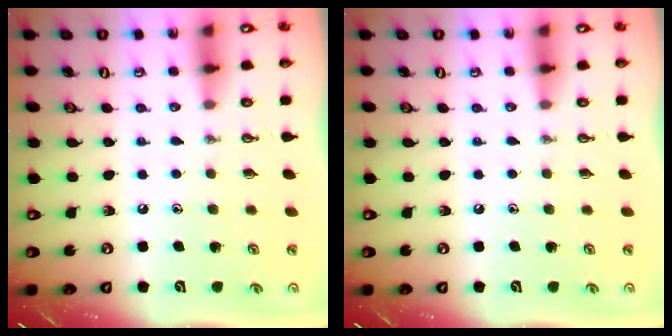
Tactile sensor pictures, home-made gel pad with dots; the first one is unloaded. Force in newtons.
{"total": 0.0}